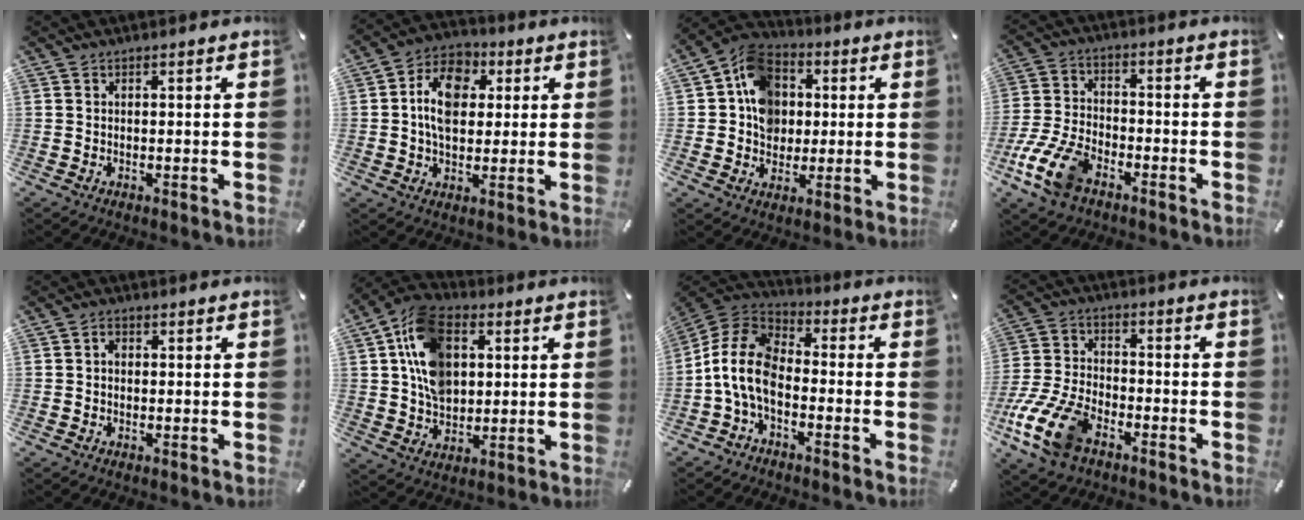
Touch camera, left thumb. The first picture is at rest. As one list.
[{"total": 11.4, "force": [1.4, 8.7, 7.2], "torque": [-0.126, 0.013, 0.025]}, {"total": 12.3, "force": [1.4, 10.7, 5.8], "torque": [-0.112, 0.003, 0.025]}, {"total": 12.0, "force": [-6.8, 6.6, 7.2], "torque": [-0.154, 0.029, -0.127]}, {"total": 1.6, "force": [0.0, 1.3, 0.9], "torque": [-0.019, 0.006, -0.002]}, {"total": 14.7, "force": [3.6, 10.8, 9.3], "torque": [-0.187, 0.005, 0.067]}, {"total": 11.9, "force": [-4.6, 7.5, 8.1], "torque": [-0.181, 0.015, -0.089]}, {"total": 14.9, "force": [-8.1, 8.4, 9.3], "torque": [-0.190, 0.038, -0.144]}]